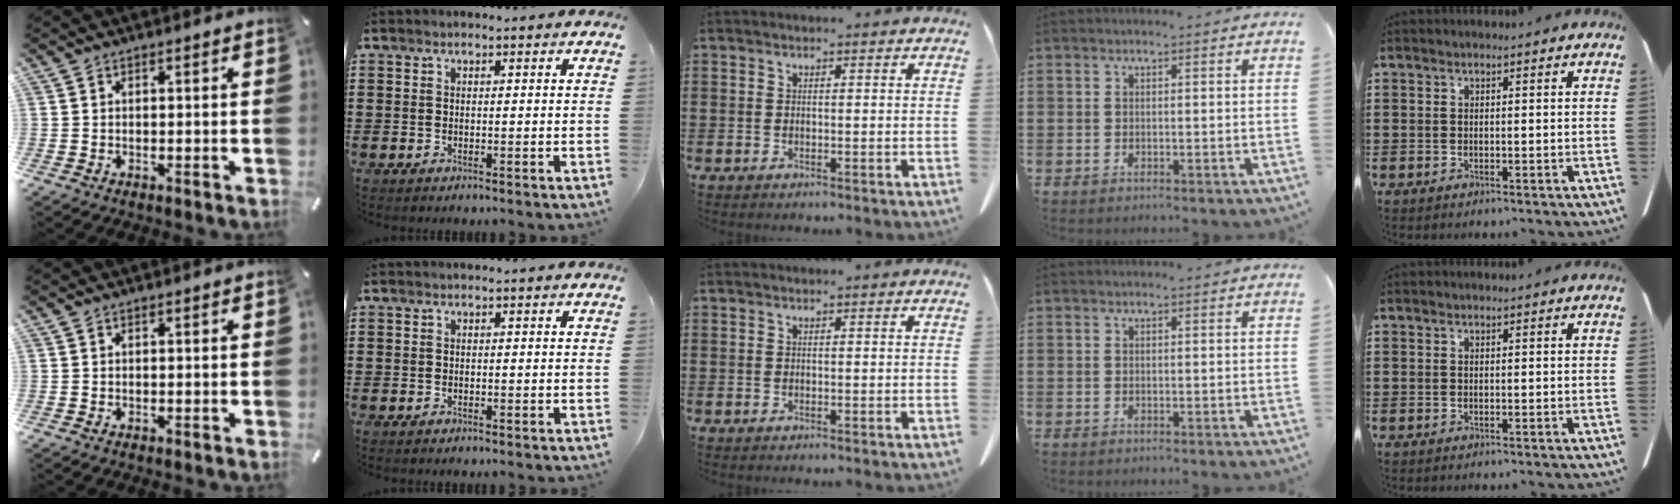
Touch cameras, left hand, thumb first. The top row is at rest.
{}